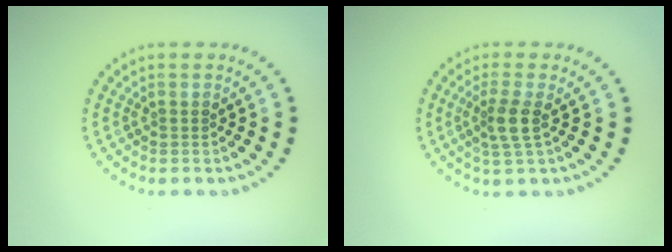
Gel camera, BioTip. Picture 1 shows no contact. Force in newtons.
{"total": 2.5, "press": 2.1, "slide": 1.4}